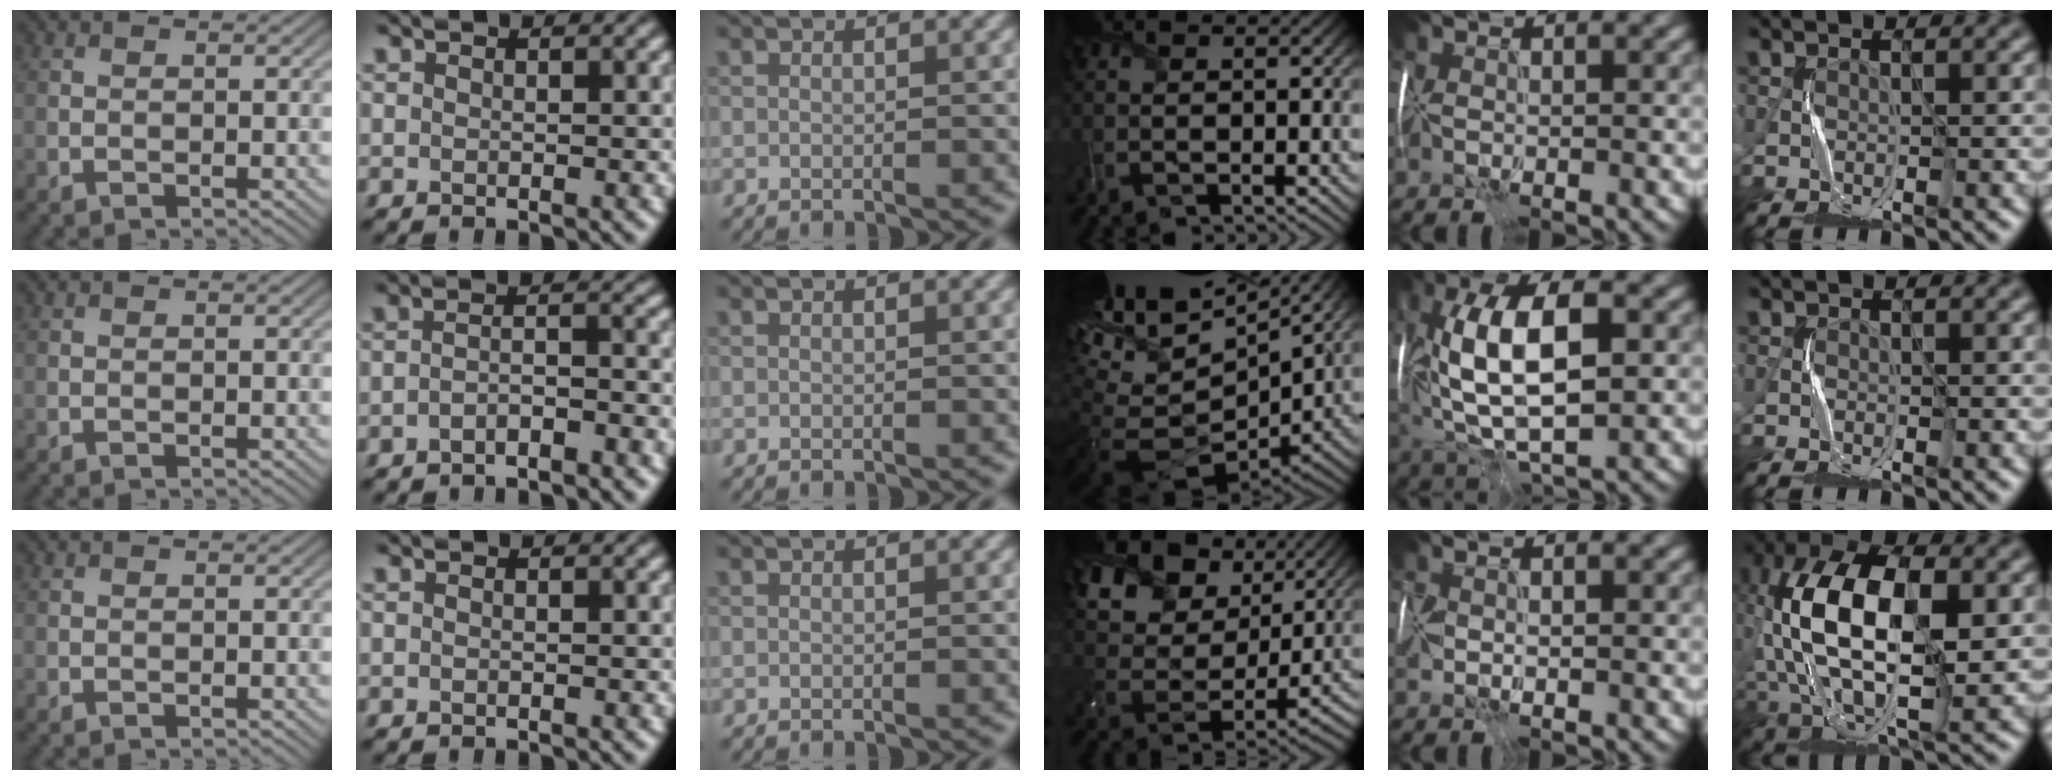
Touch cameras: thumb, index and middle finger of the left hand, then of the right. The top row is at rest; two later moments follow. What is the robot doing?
{"motion": "wrap", "object": "scarf"}